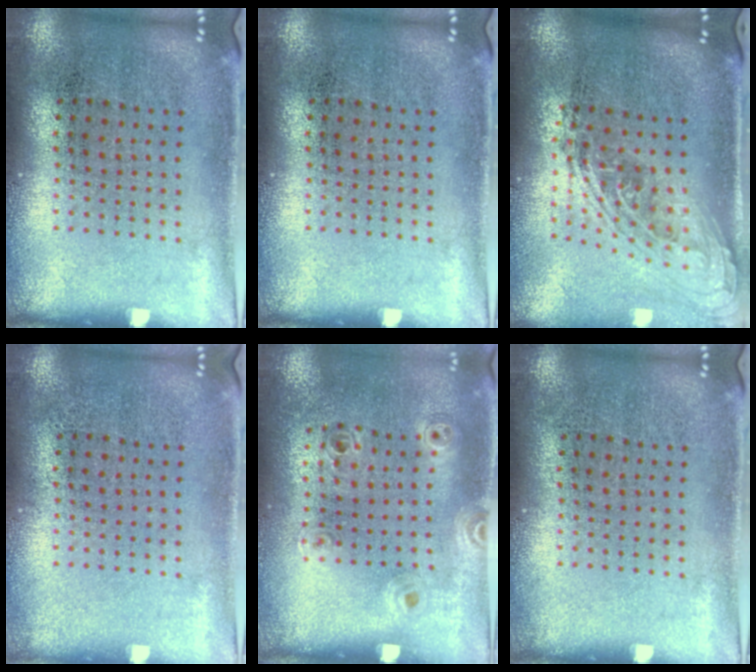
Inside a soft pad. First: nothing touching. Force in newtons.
{"total": 0.0}
{"total": 2.1, "press": 1.6, "slide": 1.4}
{"total": 0.0}
{"total": 0.9, "press": 0.8, "slide": 0.3}
{"total": 0.0}